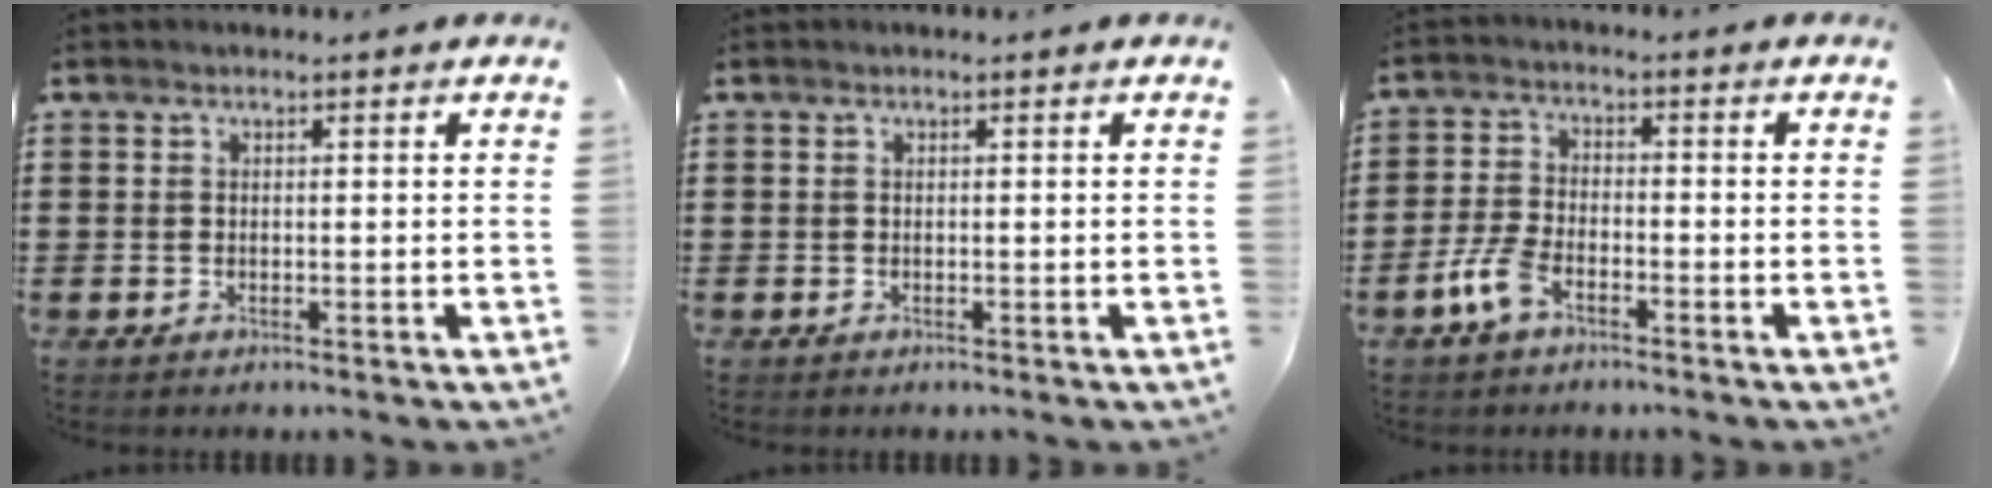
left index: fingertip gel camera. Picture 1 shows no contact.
{"total": 0.0}
{"total": 5.1, "force": [-2.9, 2.1, 3.7], "torque": [-0.096, 0.000, -0.061]}